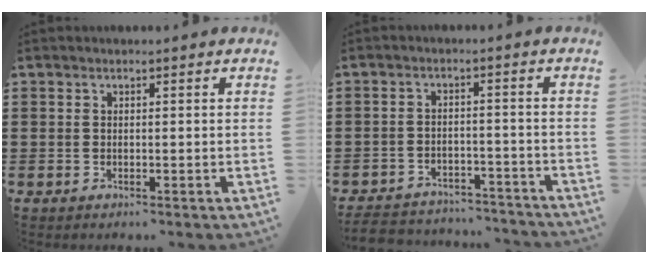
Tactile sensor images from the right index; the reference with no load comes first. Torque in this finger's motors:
{"motor_torque": [-2.14, 0.00, -1.05, -0.21]}